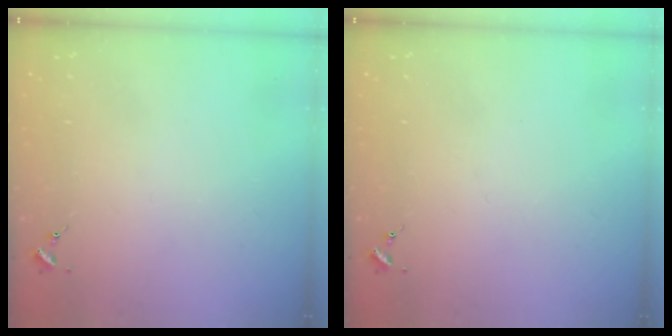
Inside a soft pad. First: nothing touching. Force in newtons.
{"total": 0.0}